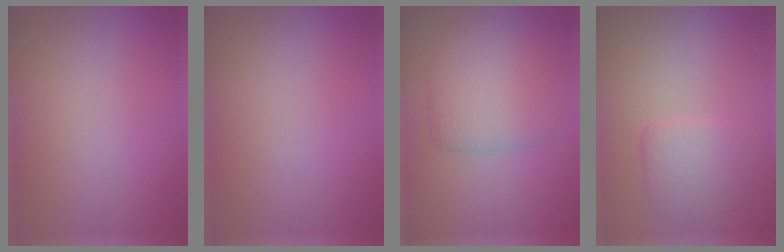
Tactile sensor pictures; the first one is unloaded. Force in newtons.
{"total": 0.0}
{"total": 4.2, "press": 4.2, "slide": 0.3}
{"total": 2.5, "press": 2.5, "slide": 0.2}